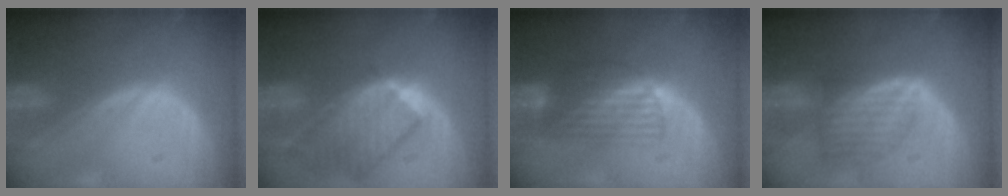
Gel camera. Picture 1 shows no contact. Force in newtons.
{"total": 9.7, "press": 8.5, "slide": 4.7}
{"total": 6.6, "press": 5.7, "slide": 3.3}
{"total": 7.2, "press": 6.5, "slide": 3.1}